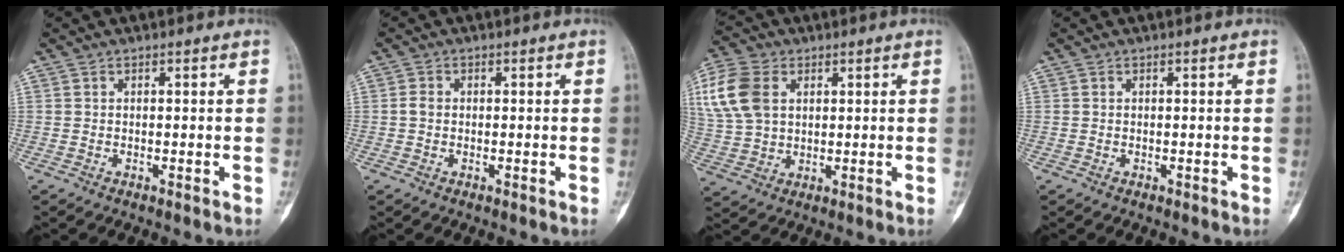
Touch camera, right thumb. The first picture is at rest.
{"total": 1.6, "force": [0.0, 1.3, 0.9], "torque": [-0.016, 0.003, -0.001]}
{"total": 12.4, "force": [3.8, 8.5, 8.1], "torque": [-0.173, 0.004, 0.077]}
{"total": 0.0}